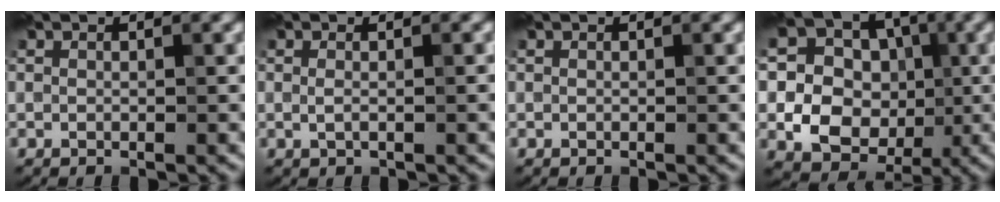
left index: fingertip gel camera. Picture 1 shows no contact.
{"total": 1.1, "force": [-0.1, 0.1, 1.1], "torque": [-0.029, -0.002, -0.002]}
{"total": 0.0}
{"total": 10.7, "force": [-1.0, 9.5, 4.6], "torque": [-0.089, 0.024, -0.038]}